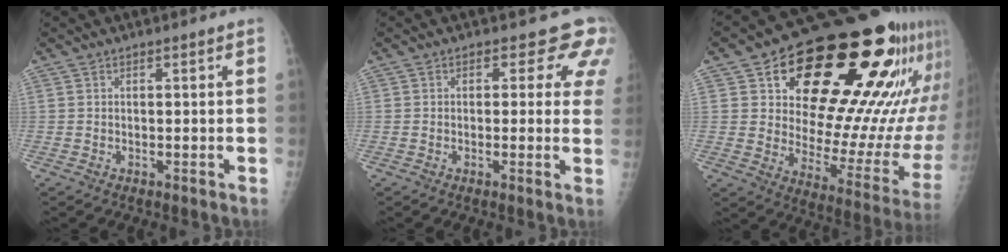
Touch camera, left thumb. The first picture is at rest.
{"total": 6.6, "force": [4.4, 4.1, 2.8], "torque": [0.012, -0.015, 0.026]}
{"total": 32.0, "force": [15.7, 12.9, 24.7], "torque": [-0.307, -0.021, 0.246]}